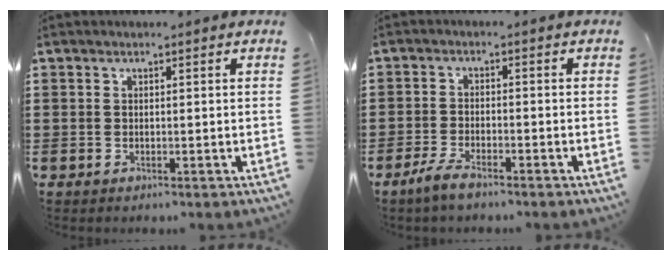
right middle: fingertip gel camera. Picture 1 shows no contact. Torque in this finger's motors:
{"motor_torque": [2.14, 0.00, 0.05, 0.09]}